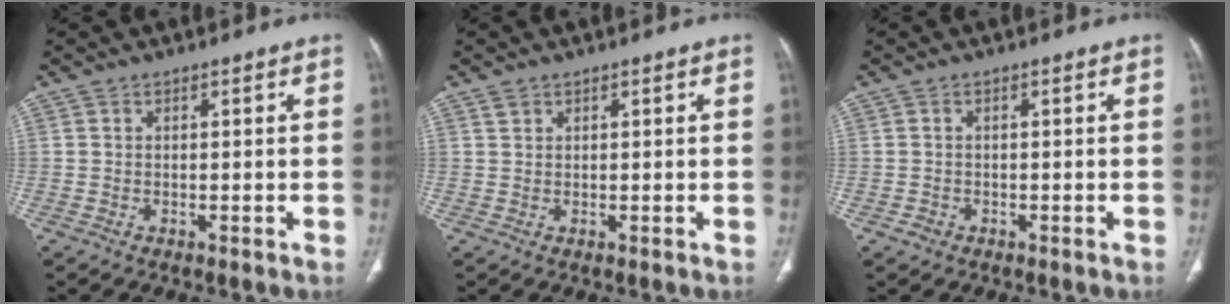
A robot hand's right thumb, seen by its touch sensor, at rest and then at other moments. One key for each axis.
{"total": 1.0, "fx": 0.7, "fy": 0.6, "fz": 0.3, "tx": -0.003, "ty": 0.002, "tz": 0.014}
{"total": 1.3, "fx": -0.6, "fy": 1.1, "fz": 0.3, "tx": -0.006, "ty": 0.006, "tz": -0.011}